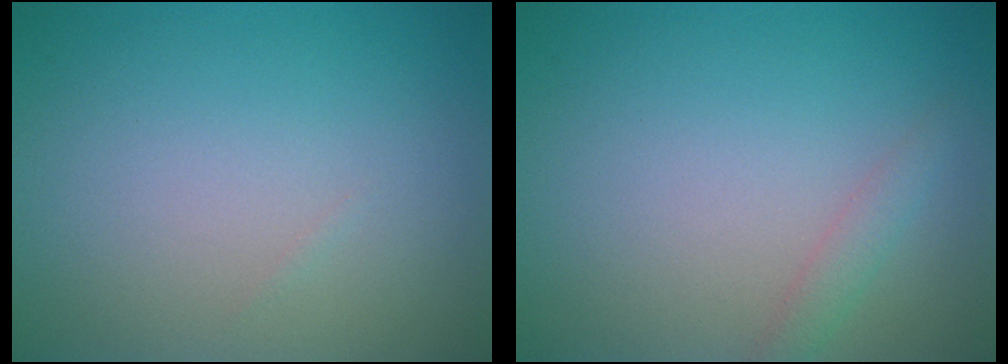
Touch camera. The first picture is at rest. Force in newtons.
{"total": 1.3, "press": 1.3, "slide": 0.0}